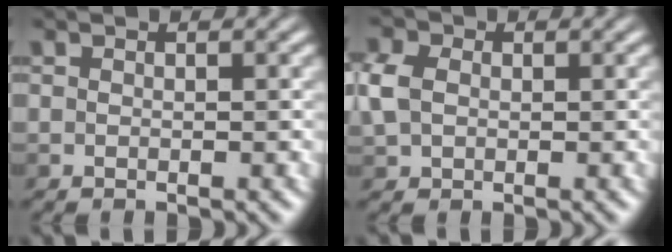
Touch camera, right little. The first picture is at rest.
{"total": 4.4, "force": [0.5, 3.4, 2.7], "torque": [-0.080, 0.006, 0.009]}